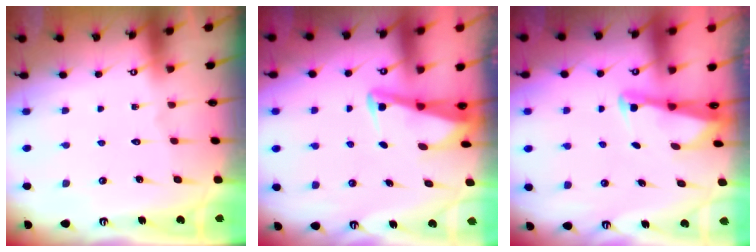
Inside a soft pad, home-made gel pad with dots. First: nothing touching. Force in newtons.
{"total": 2.9, "press": 2.9, "slide": 0.3}
{"total": 2.6, "press": 2.6, "slide": 0.2}